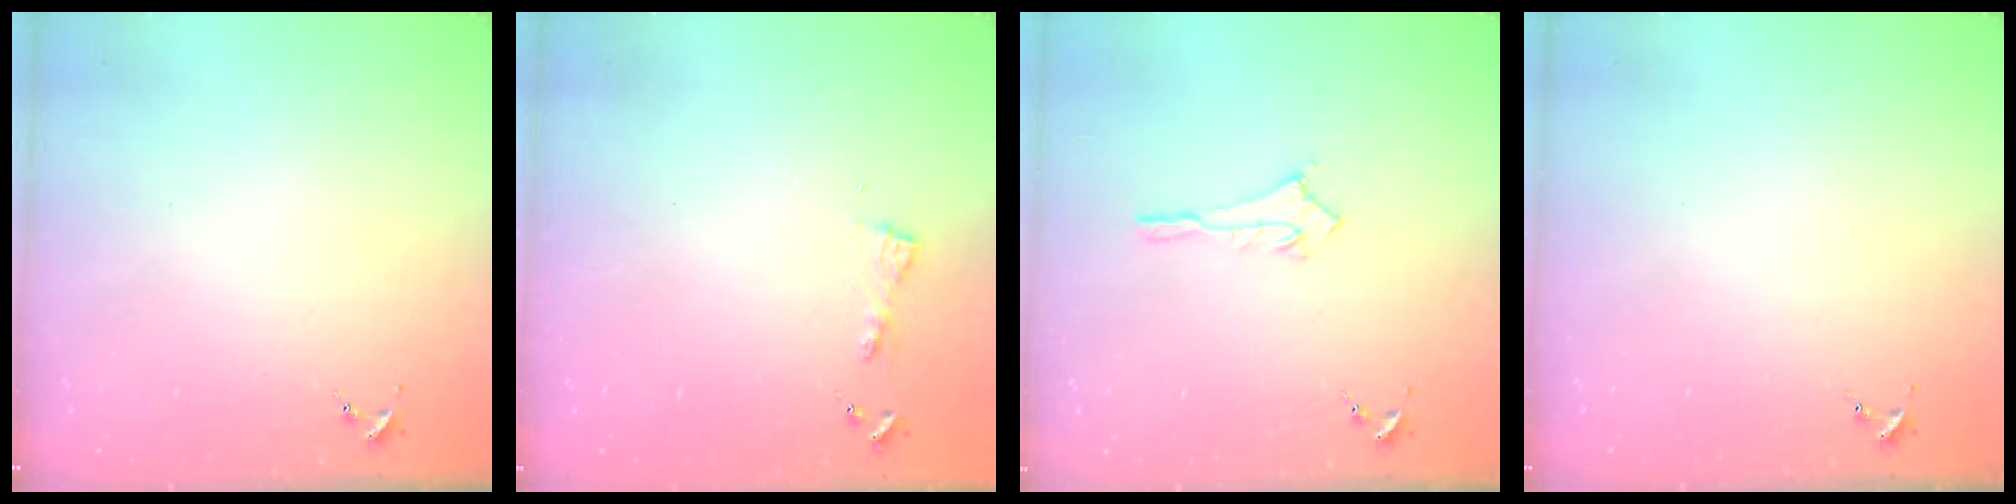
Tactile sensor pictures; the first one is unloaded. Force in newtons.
{"total": 4.8, "press": 4.7, "slide": 0.6}
{"total": 3.2, "press": 3.2, "slide": 0.1}
{"total": 0.0}